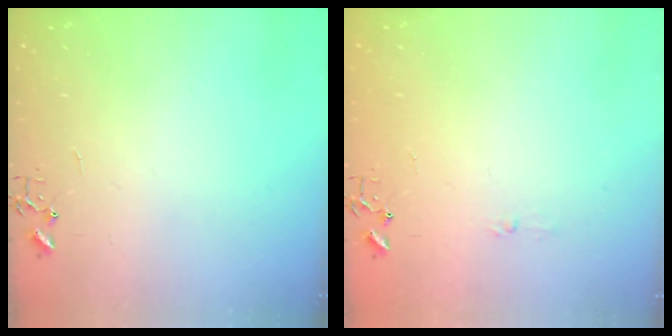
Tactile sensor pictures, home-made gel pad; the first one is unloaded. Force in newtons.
{"total": 3.5, "press": 3.5, "slide": 0.4}